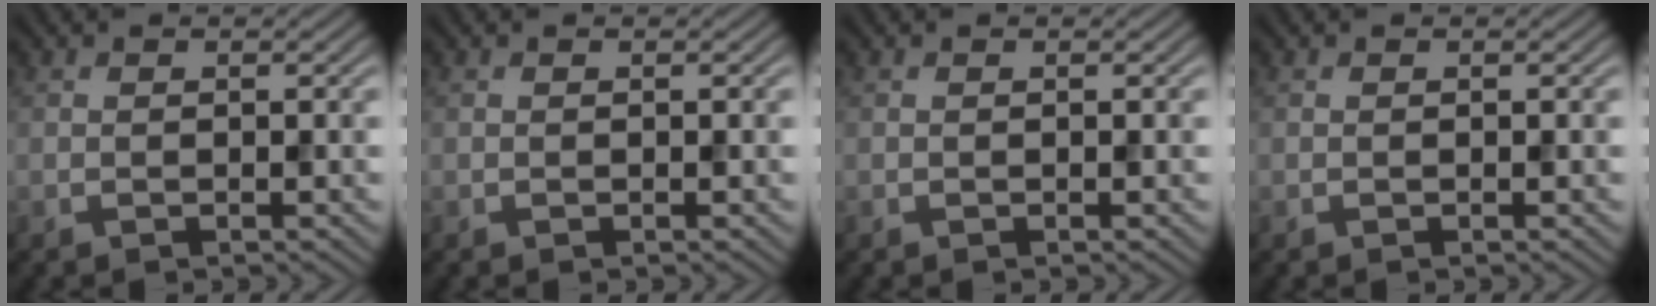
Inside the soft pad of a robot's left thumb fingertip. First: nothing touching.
{"total": 0.0}
{"total": 0.0}
{"total": 0.0}